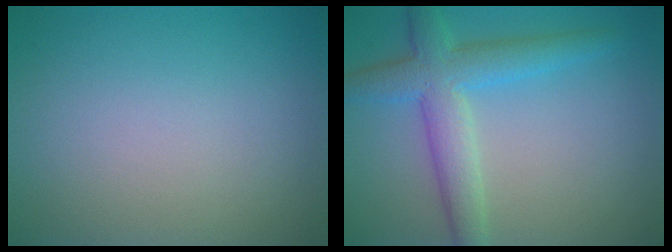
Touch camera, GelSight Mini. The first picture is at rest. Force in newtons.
{"total": 5.1, "press": 5.1, "slide": 0.1}